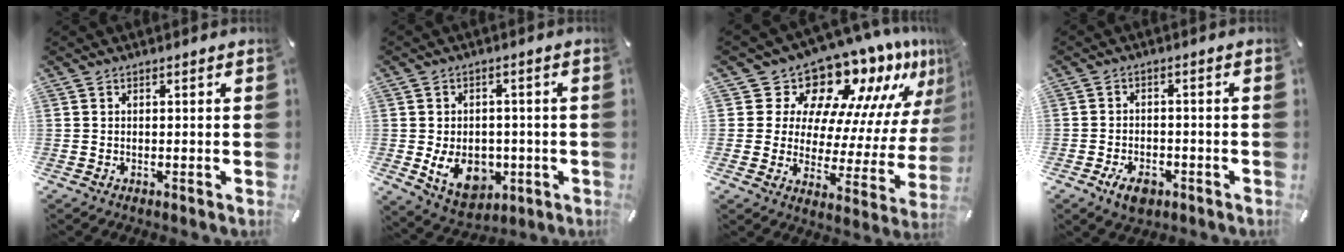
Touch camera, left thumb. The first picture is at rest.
{"total": 11.1, "force": [-2.6, 8.4, 6.8], "torque": [-0.117, 0.003, -0.045]}
{"total": 16.0, "force": [13.9, 7.0, 4.0], "torque": [-0.063, -0.143, 0.229]}
{"total": 5.1, "force": [-2.8, 3.1, 3.0], "torque": [-0.058, 0.014, -0.051]}